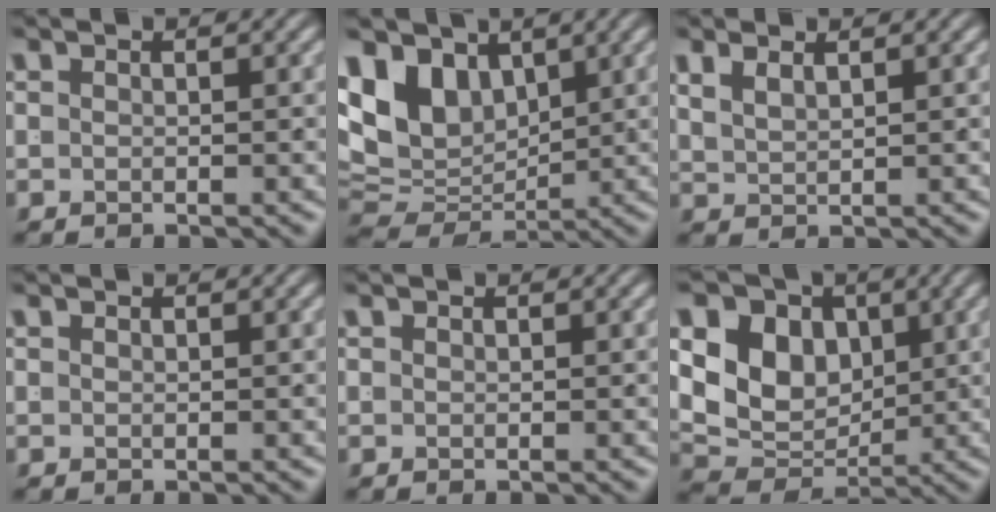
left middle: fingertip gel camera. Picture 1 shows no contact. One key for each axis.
{"total": 10.3, "fx": 1.2, "fy": 8.0, "fz": 6.4, "tx": -0.135, "ty": -0.034, "tz": 0.038}
{"total": 1.6, "fx": 1.4, "fy": 0.1, "fz": 0.8, "tx": -0.012, "ty": -0.003, "tz": 0.038}
{"total": 0.0}
{"total": 0.0}
{"total": 13.2, "fx": 1.7, "fy": 11.1, "fz": 7.0, "tx": -0.140, "ty": -0.022, "tz": 0.029}